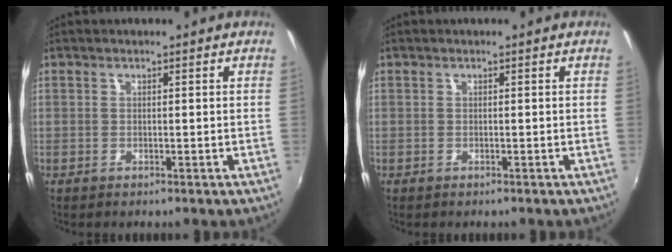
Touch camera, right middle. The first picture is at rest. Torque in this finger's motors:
{"motor_torque": [1.07, -1.07, 0.33, 0.06]}